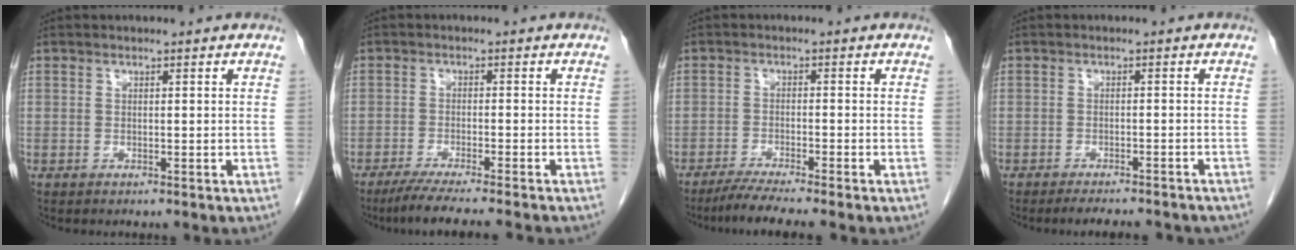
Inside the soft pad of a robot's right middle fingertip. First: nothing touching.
{"total": 9.7, "force": [-8.3, -0.5, 5.1], "torque": [-0.060, -0.027, -0.129]}
{"total": 5.4, "force": [-4.4, -0.9, 2.8], "torque": [-0.049, -0.018, -0.079]}
{"total": 9.2, "force": [-8.5, 1.1, 3.5], "torque": [-0.040, -0.008, -0.102]}